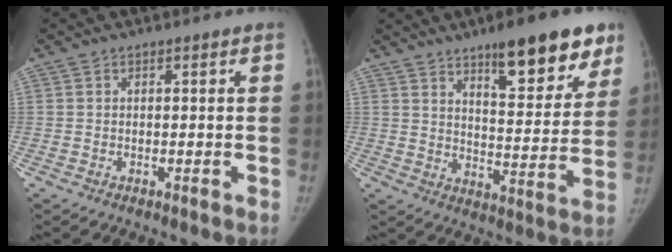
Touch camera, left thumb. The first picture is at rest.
{"total": 17.7, "force": [11.2, 5.7, 12.4], "torque": [-0.121, -0.057, 0.164]}